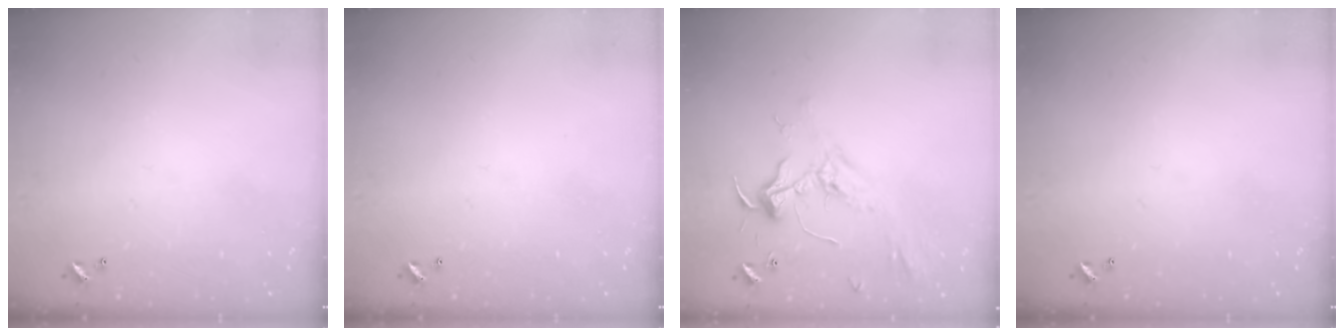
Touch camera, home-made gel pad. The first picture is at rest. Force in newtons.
{"total": 0.0}
{"total": 2.3, "press": 2.2, "slide": 0.6}
{"total": 0.0}